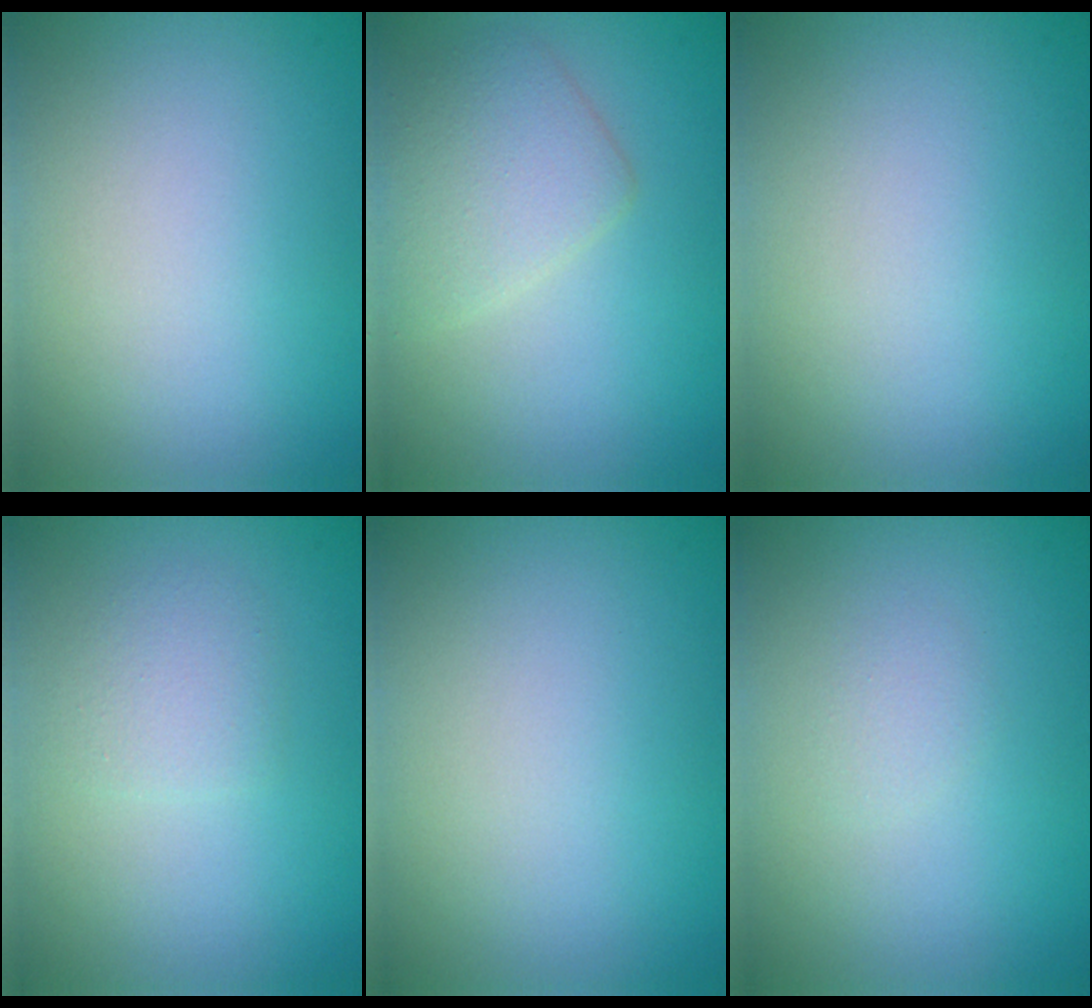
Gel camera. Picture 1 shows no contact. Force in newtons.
{"total": 3.3, "press": 3.3, "slide": 0.2}
{"total": 0.0}
{"total": 1.9, "press": 1.9, "slide": 0.0}
{"total": 0.0}
{"total": 0.8, "press": 0.8, "slide": 0.1}